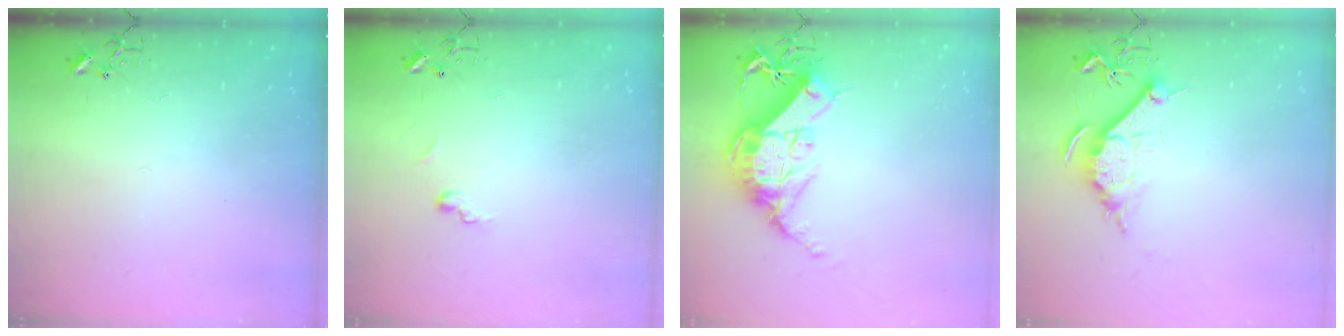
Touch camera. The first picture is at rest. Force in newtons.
{"total": 5.6, "press": 5.6, "slide": 0.5}
{"total": 15.7, "press": 15.6, "slide": 1.4}
{"total": 9.3, "press": 9.2, "slide": 1.0}